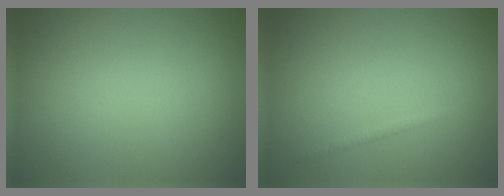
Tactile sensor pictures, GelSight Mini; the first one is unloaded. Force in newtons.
{"total": 0.7, "press": 0.7, "slide": 0.1}